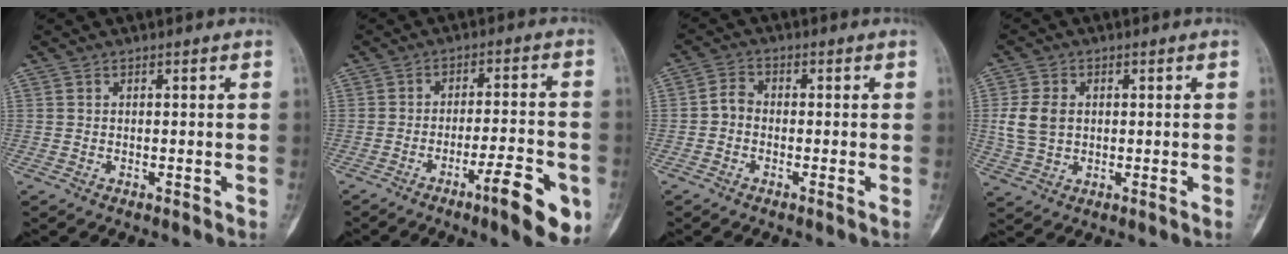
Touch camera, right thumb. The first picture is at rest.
{"total": 11.5, "force": [-5.4, 2.5, 9.8], "torque": [-0.122, 0.022, -0.078]}
{"total": 3.2, "force": [-1.0, 2.3, 1.9], "torque": [-0.027, 0.009, -0.031]}
{"total": 6.7, "force": [0.6, 4.9, 4.5], "torque": [-0.085, 0.002, 0.015]}